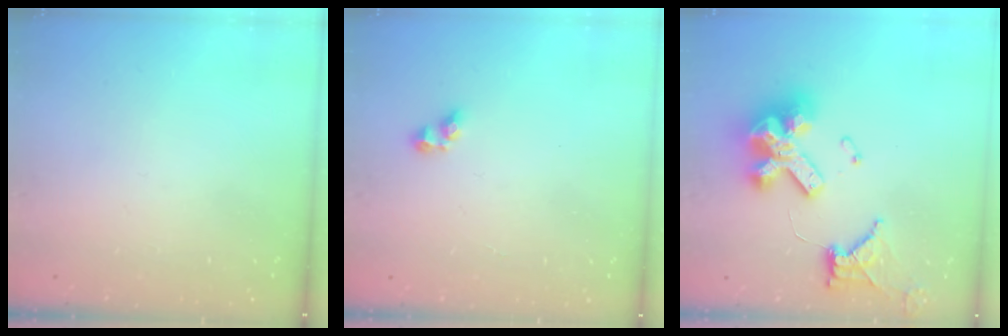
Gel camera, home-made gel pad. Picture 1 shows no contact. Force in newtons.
{"total": 2.9, "press": 2.6, "slide": 1.1}
{"total": 16.7, "press": 16.6, "slide": 1.9}